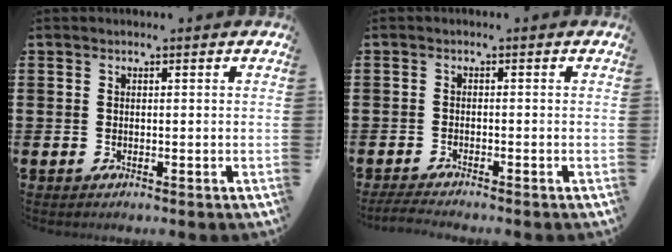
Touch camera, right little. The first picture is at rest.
{"total": 1.2, "force": [-0.9, 0.1, 0.8], "torque": [-0.014, 0.004, -0.018]}